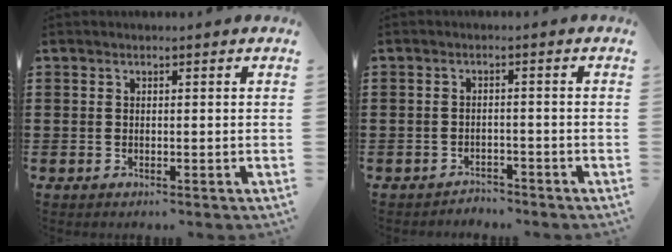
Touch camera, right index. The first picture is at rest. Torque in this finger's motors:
{"motor_torque": [1.09, 1.04, 0.03, -0.01]}